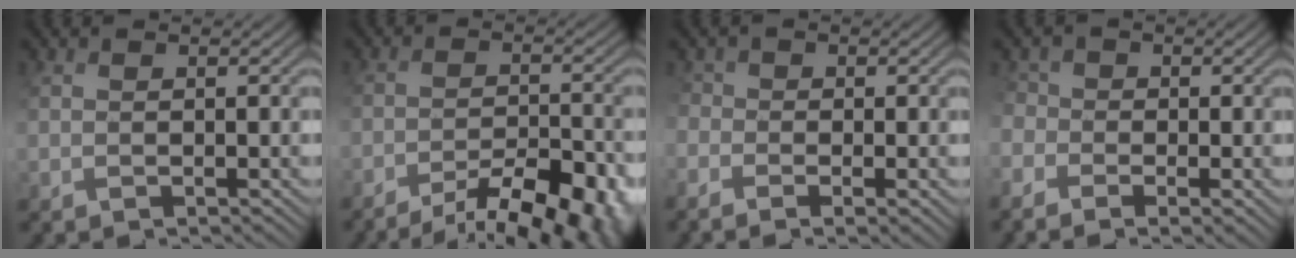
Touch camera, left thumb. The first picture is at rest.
{"total": 11.6, "force": [-8.8, 3.6, 6.5], "torque": [-0.108, -0.015, -0.121]}
{"total": 4.0, "force": [-2.1, 2.5, 2.3], "torque": [-0.063, -0.015, -0.034]}
{"total": 5.0, "force": [-2.6, 3.4, 2.5], "torque": [-0.069, -0.014, -0.044]}